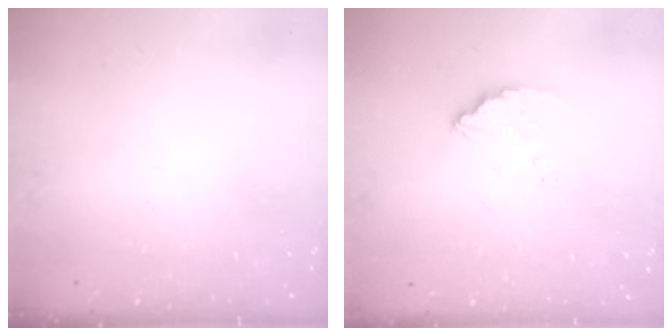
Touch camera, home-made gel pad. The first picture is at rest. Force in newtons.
{"total": 2.5, "press": 2.5, "slide": 0.2}